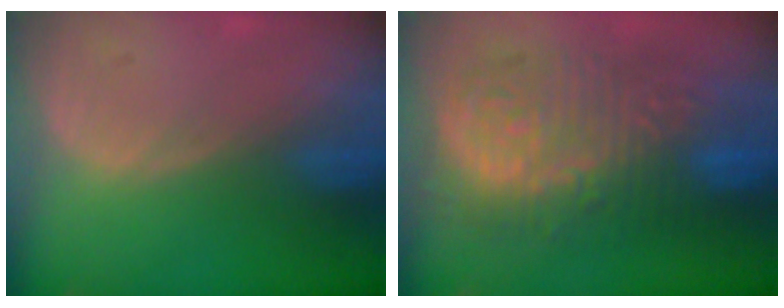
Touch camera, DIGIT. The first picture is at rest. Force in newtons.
{"total": 13.3, "press": 13.3, "slide": 1.2}